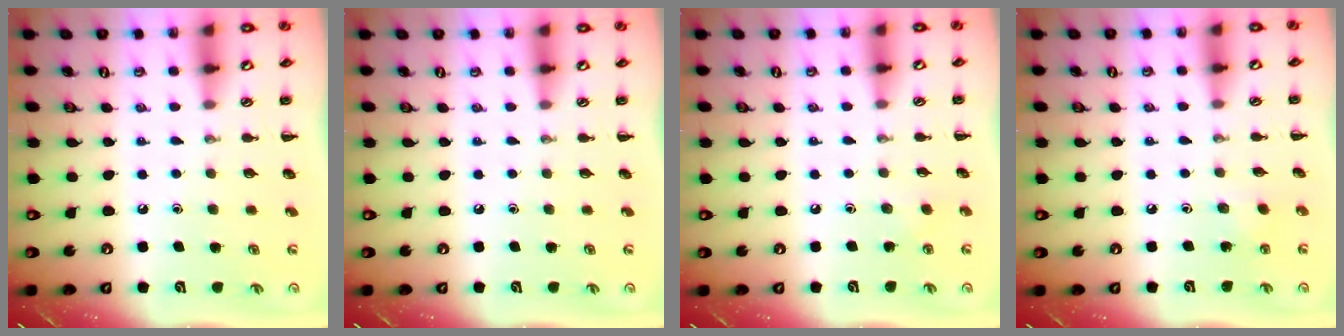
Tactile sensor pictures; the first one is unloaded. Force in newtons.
{"total": 0.0}
{"total": 1.7, "press": 1.6, "slide": 0.6}
{"total": 1.9, "press": 1.8, "slide": 0.7}